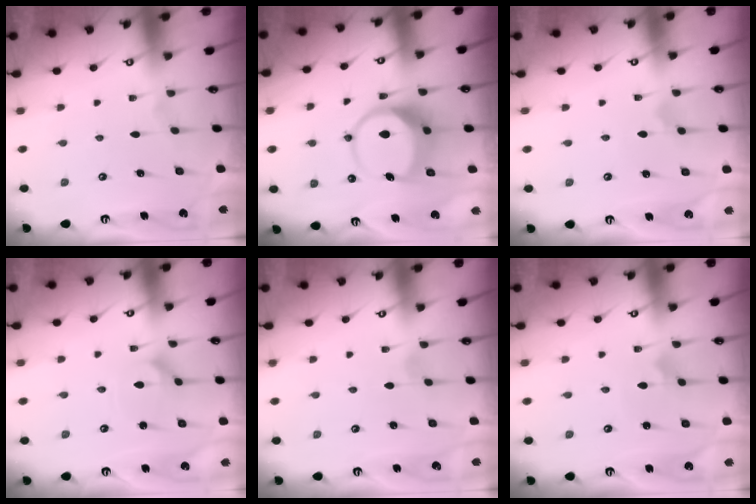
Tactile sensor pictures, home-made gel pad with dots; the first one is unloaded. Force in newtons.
{"total": 8.3, "press": 8.3, "slide": 1.1}
{"total": 1.9, "press": 1.9, "slide": 0.5}
{"total": 3.2, "press": 3.2, "slide": 0.3}
{"total": 1.0, "press": 1.0, "slide": 0.2}
{"total": 1.5, "press": 1.5, "slide": 0.1}